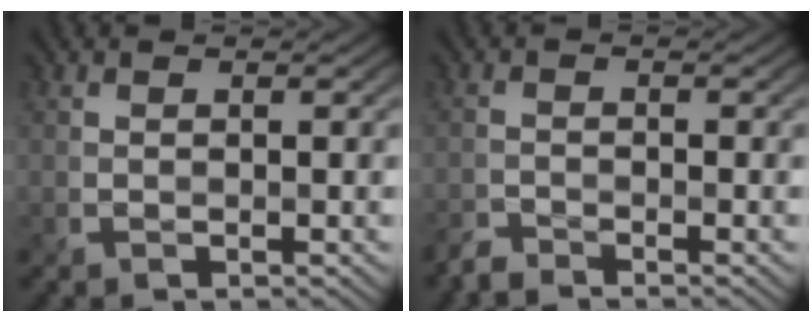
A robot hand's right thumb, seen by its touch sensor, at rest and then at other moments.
{"total": 2.2, "force": [-2.2, 0.1, 0.1], "torque": [-0.002, -0.007, -0.051]}